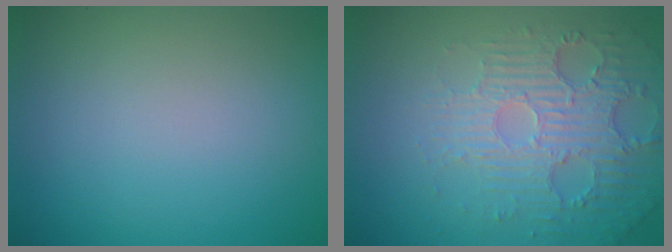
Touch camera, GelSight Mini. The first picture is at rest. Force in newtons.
{"total": 4.5, "press": 3.7, "slide": 2.6}